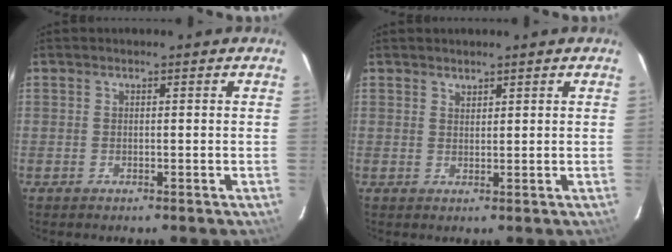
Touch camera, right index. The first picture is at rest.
{"total": 1.2, "force": [1.1, 0.5, 0.2], "torque": [-0.003, 0.001, 0.020]}